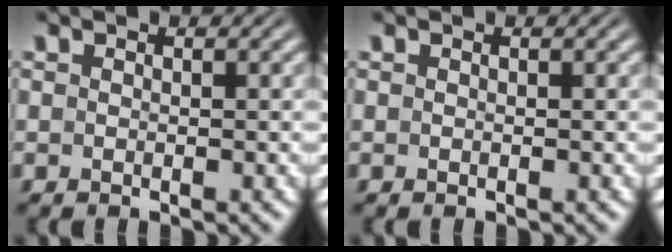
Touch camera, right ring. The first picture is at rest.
{"total": 0.0}